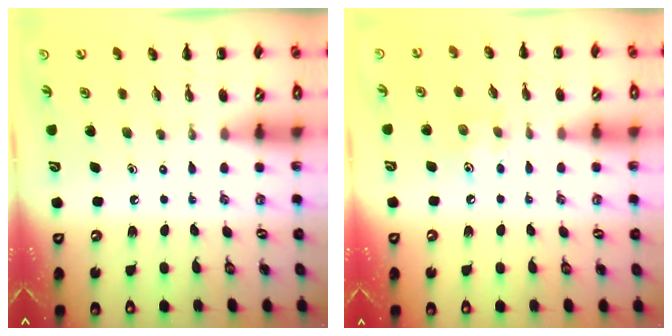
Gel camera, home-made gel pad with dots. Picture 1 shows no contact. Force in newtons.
{"total": 7.0, "press": 6.8, "slide": 1.5}